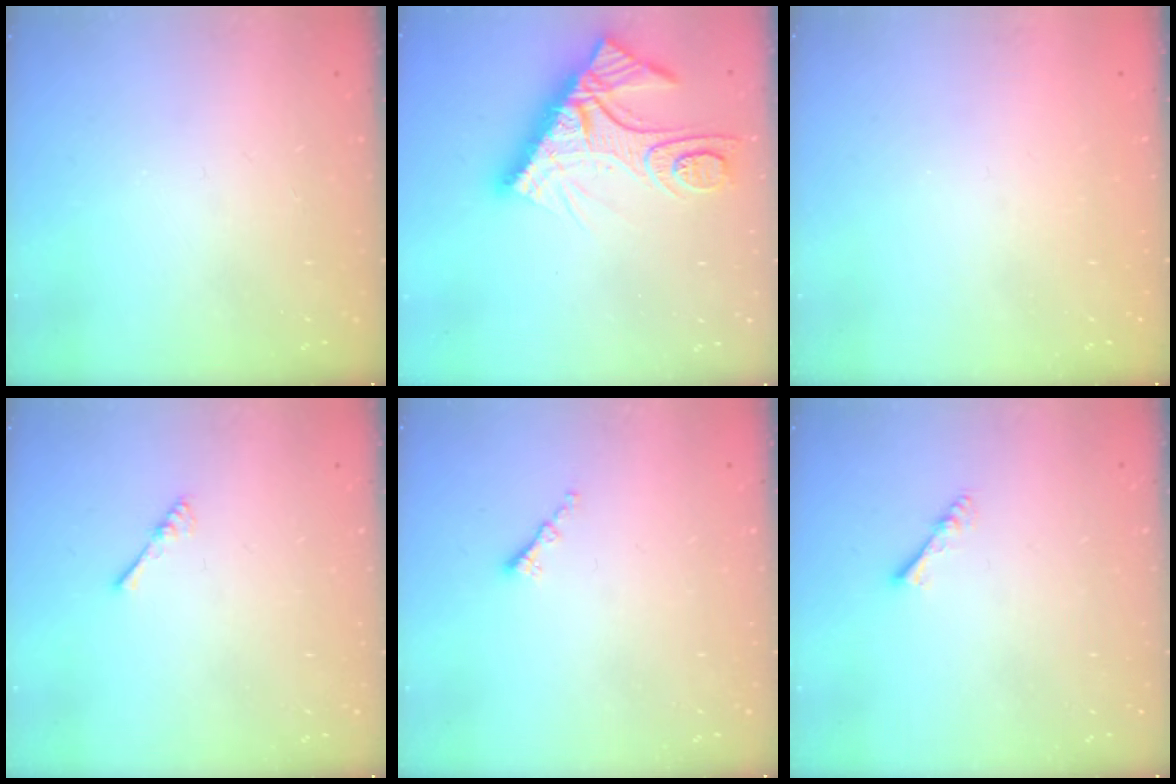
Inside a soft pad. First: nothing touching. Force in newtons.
{"total": 16.4, "press": 16.3, "slide": 1.4}
{"total": 1.3, "press": 1.3, "slide": 0.2}
{"total": 2.4, "press": 2.4, "slide": 0.5}
{"total": 0.8, "press": 0.8, "slide": 0.2}
{"total": 2.9, "press": 2.8, "slide": 0.4}